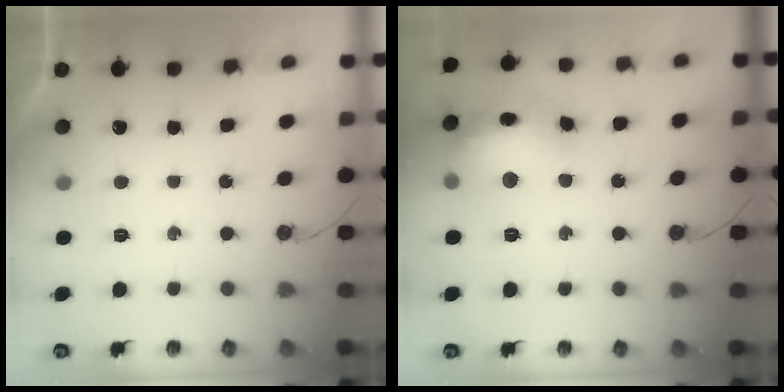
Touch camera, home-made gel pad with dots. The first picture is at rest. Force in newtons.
{"total": 17.9, "press": 17.8, "slide": 1.4}